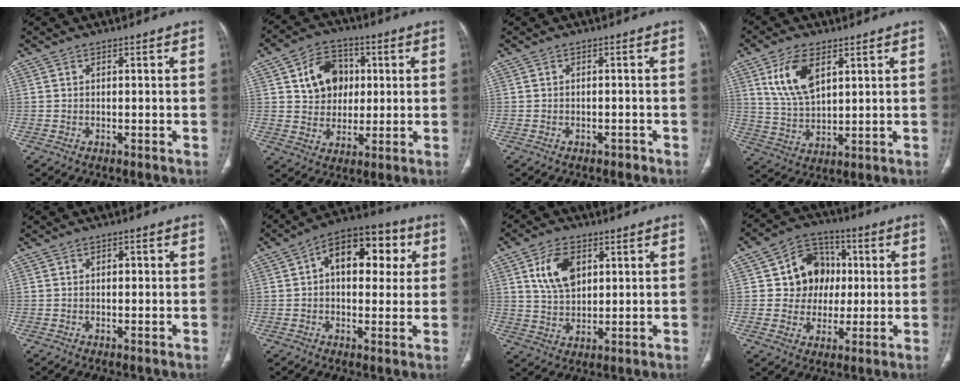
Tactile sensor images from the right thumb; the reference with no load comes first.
{"total": 11.2, "force": [2.8, 9.0, 6.2], "torque": [-0.062, 0.001, 0.047]}
{"total": 1.3, "force": [-1.0, 0.8, 0.3], "torque": [-0.008, 0.007, -0.013]}
{"total": 10.4, "force": [4.6, 5.3, 7.7], "torque": [-0.141, -0.017, 0.097]}
{"total": 1.4, "force": [0.3, 0.8, 1.1], "torque": [-0.017, 0.003, 0.005]}
{"total": 15.6, "force": [3.8, 9.2, 12.0], "torque": [-0.130, 0.021, 0.049]}
{"total": 9.3, "force": [3.3, 5.8, 6.4], "torque": [-0.103, -0.011, 0.067]}
{"total": 12.0, "force": [1.6, 10.6, 5.3], "torque": [-0.027, 0.010, 0.027]}